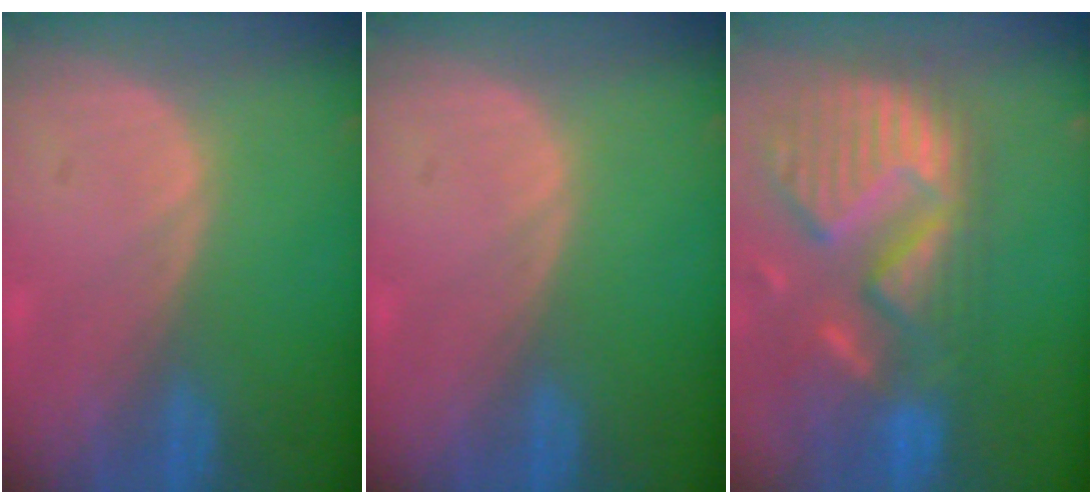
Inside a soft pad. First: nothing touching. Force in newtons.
{"total": 0.0}
{"total": 14.0, "press": 11.6, "slide": 7.7}